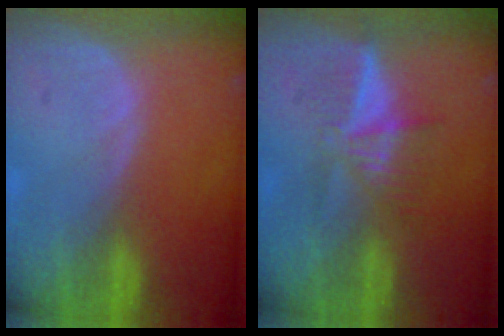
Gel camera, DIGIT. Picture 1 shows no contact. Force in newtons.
{"total": 5.5, "press": 5.0, "slide": 2.2}